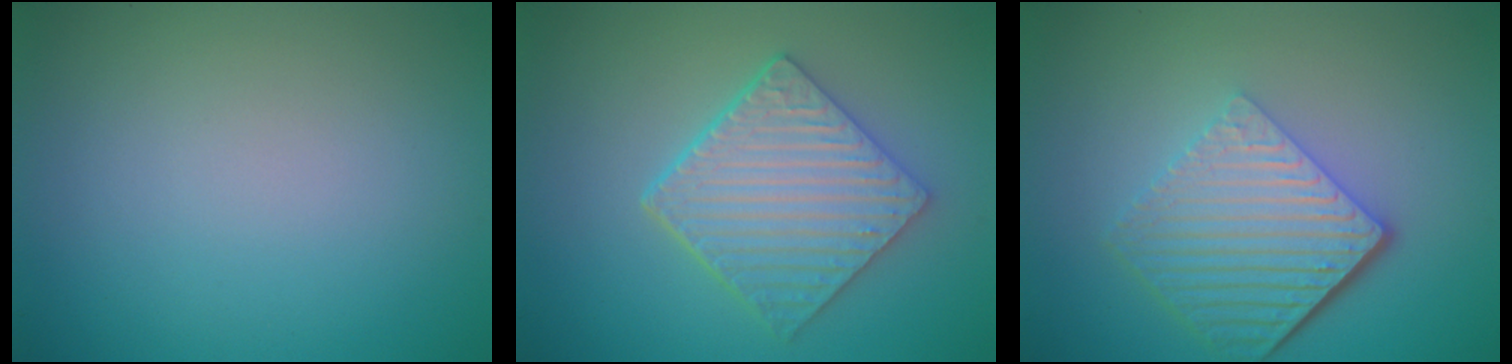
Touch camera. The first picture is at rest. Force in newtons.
{"total": 5.4, "press": 4.5, "slide": 3.1}
{"total": 6.4, "press": 4.3, "slide": 4.8}